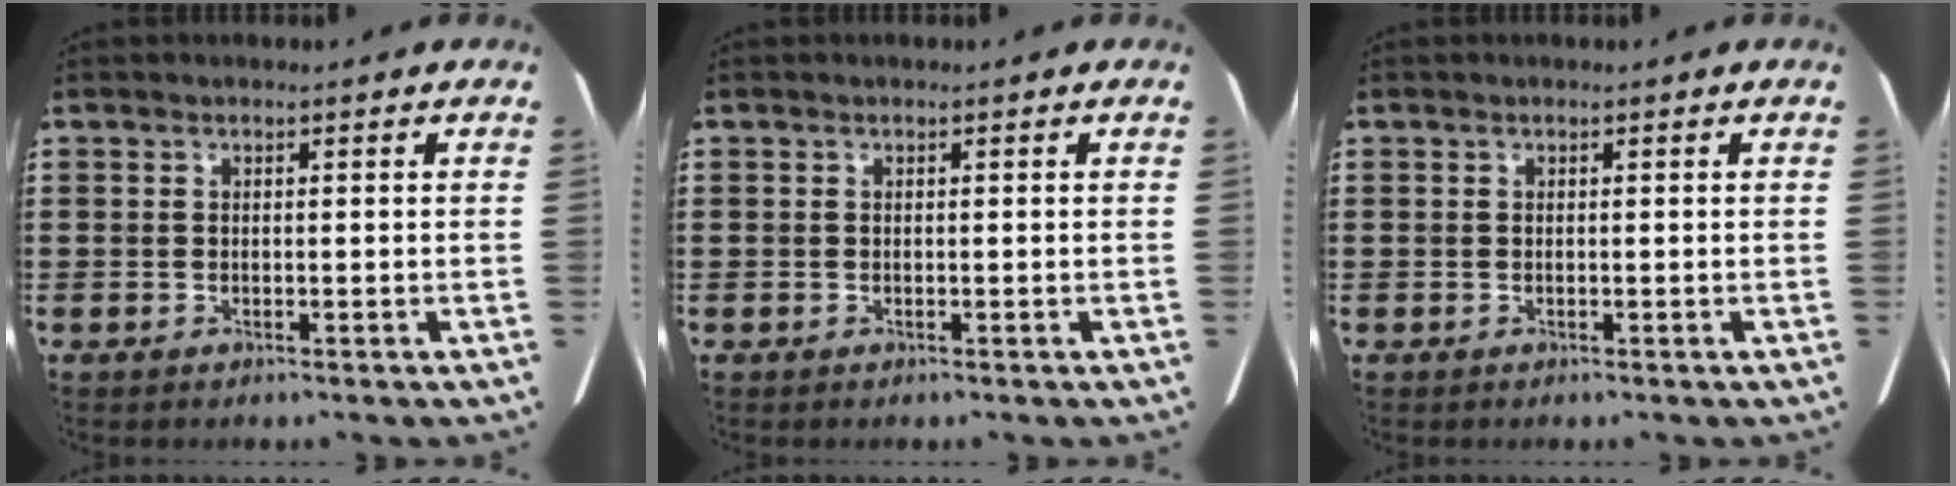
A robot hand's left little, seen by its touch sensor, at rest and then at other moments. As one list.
[{"total": 0.0}, {"total": 0.0}]